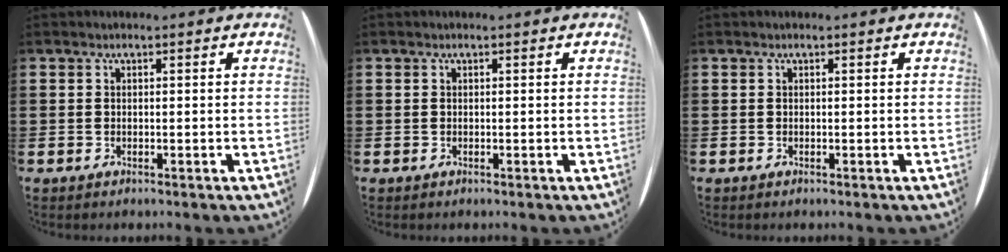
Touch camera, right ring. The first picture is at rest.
{"total": 0.0}
{"total": 0.0}